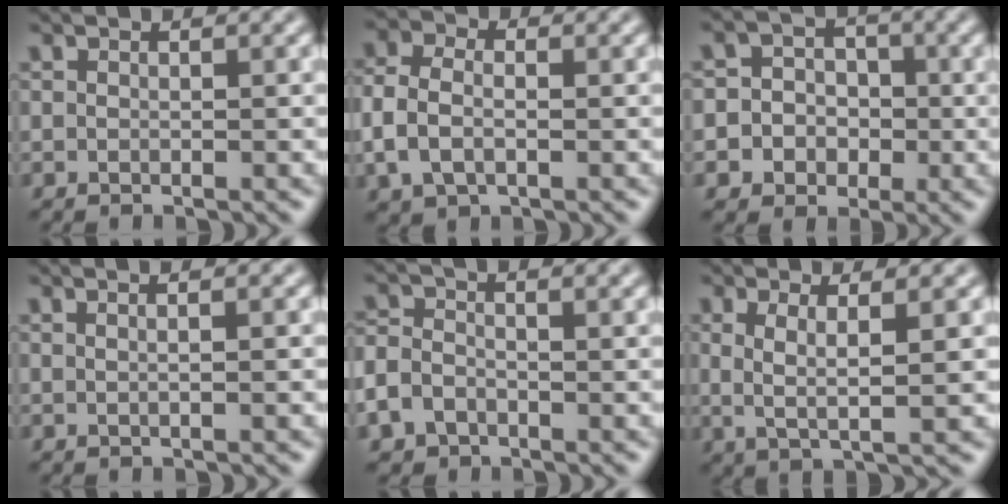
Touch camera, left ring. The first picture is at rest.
{"total": 4.1, "force": [-0.6, 2.9, 2.9], "torque": [-0.074, 0.002, -0.017]}
{"total": 5.5, "force": [-1.1, 5.2, 1.1], "torque": [0.007, 0.020, -0.048]}
{"total": 2.1, "force": [0.8, 0.9, 1.6], "torque": [-0.008, 0.003, -0.012]}
{"total": 2.8, "force": [-1.3, 2.0, 1.5], "torque": [-0.038, -0.004, -0.033]}
{"total": 3.0, "force": [0.7, 0.6, 2.9], "torque": [-0.058, -0.003, 0.011]}